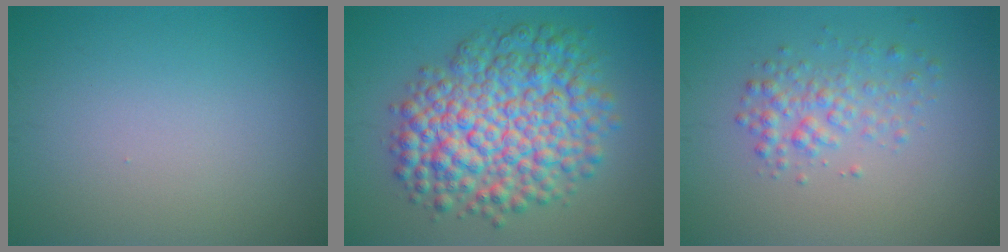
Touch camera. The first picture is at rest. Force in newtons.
{"total": 9.9, "press": 9.9, "slide": 0.2}
{"total": 2.5, "press": 2.5, "slide": 0.1}